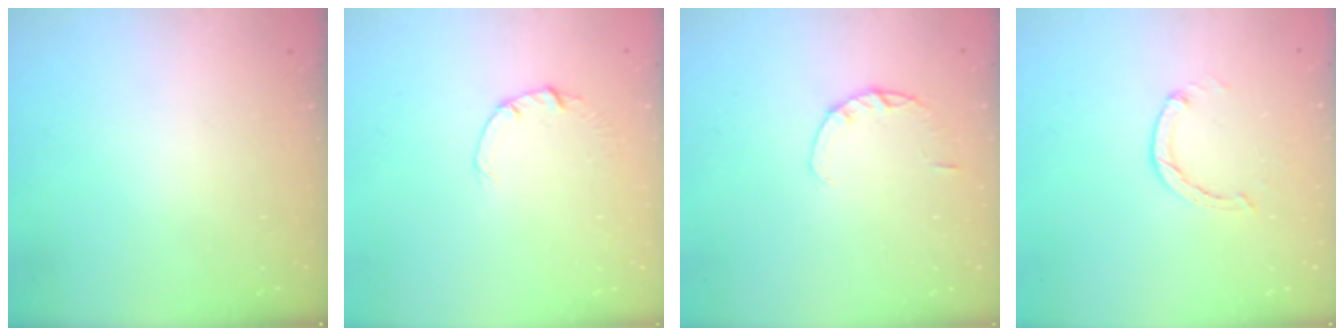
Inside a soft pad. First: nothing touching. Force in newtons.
{"total": 0.5, "press": 0.5, "slide": 0.1}
{"total": 1.8, "press": 1.8, "slide": 0.3}
{"total": 0.0}